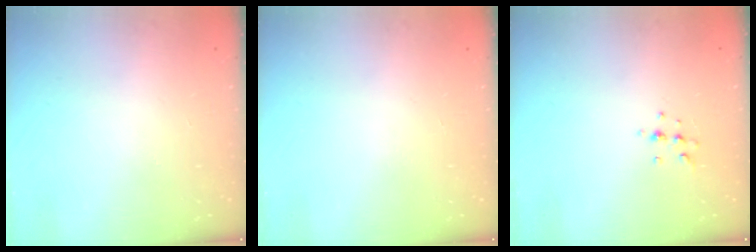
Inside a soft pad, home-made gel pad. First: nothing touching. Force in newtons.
{"total": 0.0}
{"total": 5.3, "press": 5.1, "slide": 1.5}